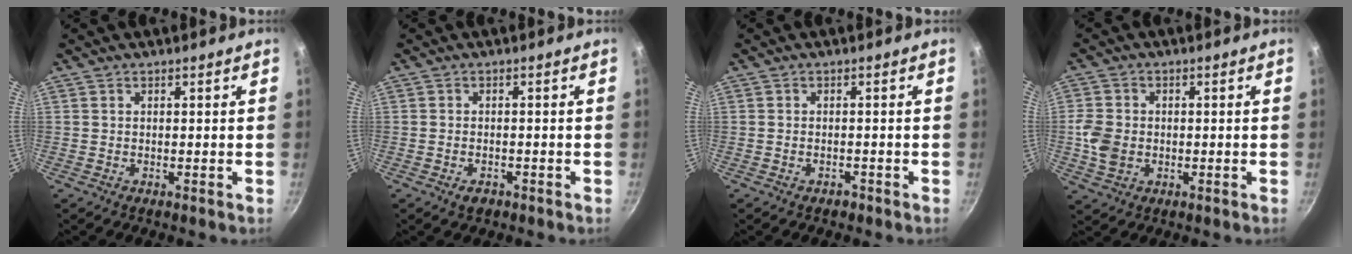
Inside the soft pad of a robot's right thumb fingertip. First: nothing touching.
{"total": 1.8, "force": [-1.2, 1.0, 1.0], "torque": [-0.017, 0.007, -0.016]}
{"total": 0.9, "force": [-0.7, 0.4, 0.3], "torque": [-0.006, 0.009, -0.009]}
{"total": 6.1, "force": [-0.6, 4.7, 3.8], "torque": [-0.072, 0.003, -0.012]}